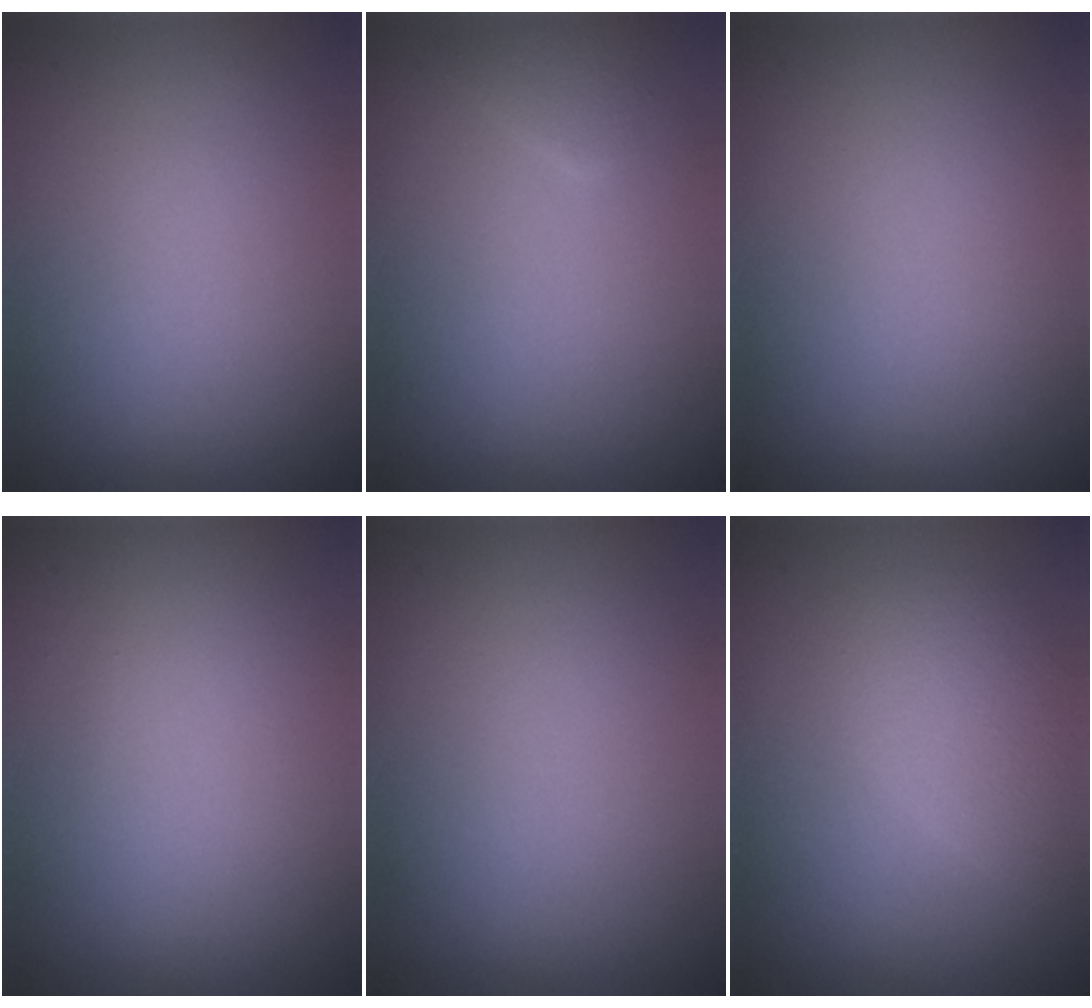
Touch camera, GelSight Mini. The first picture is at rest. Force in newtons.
{"total": 1.3, "press": 1.3, "slide": 0.1}
{"total": 0.0}
{"total": 0.0}
{"total": 0.0}
{"total": 3.0, "press": 3.0, "slide": 0.0}